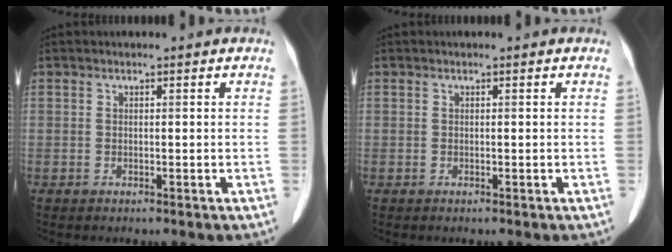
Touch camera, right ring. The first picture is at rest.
{"total": 0.0}